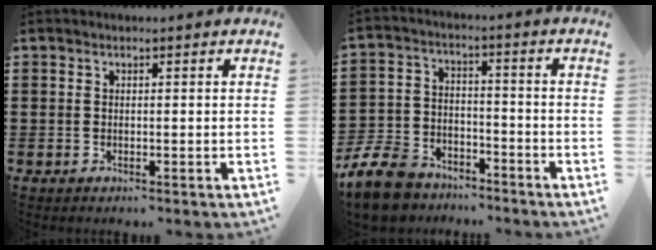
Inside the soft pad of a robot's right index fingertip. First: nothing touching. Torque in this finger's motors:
{"motor_torque": [0.82, 0.70, -0.12, -0.21]}